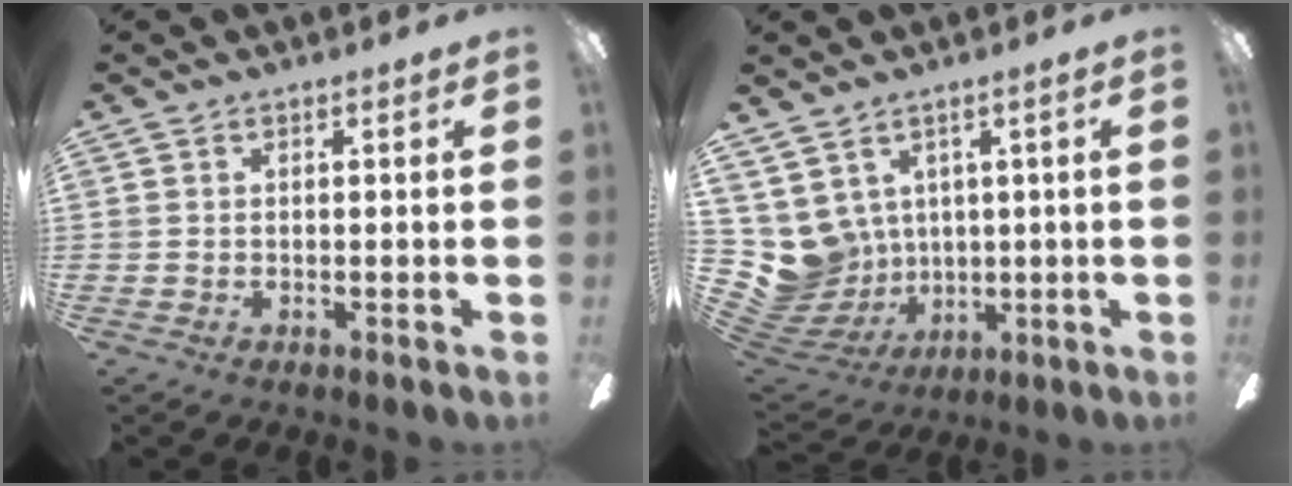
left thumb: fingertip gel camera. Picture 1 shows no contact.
{"total": 8.4, "force": [2.7, 7.9, 1.2], "torque": [-0.083, -0.032, 0.060]}